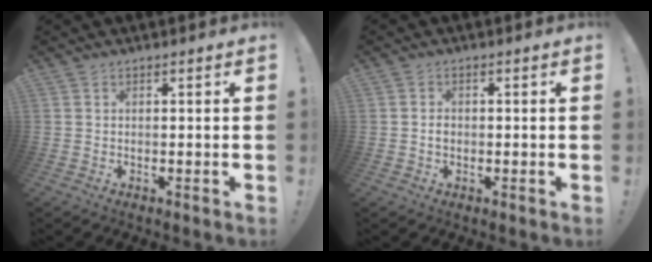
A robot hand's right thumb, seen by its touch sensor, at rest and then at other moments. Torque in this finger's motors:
{"motor_torque": [-0.09, 0.00, -0.08, 0.09, -0.03]}